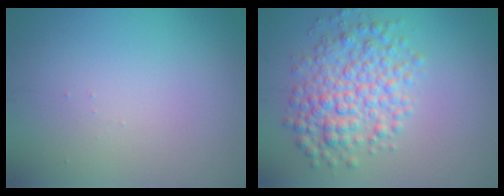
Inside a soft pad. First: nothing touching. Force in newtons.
{"total": 5.5, "press": 5.5, "slide": 0.1}